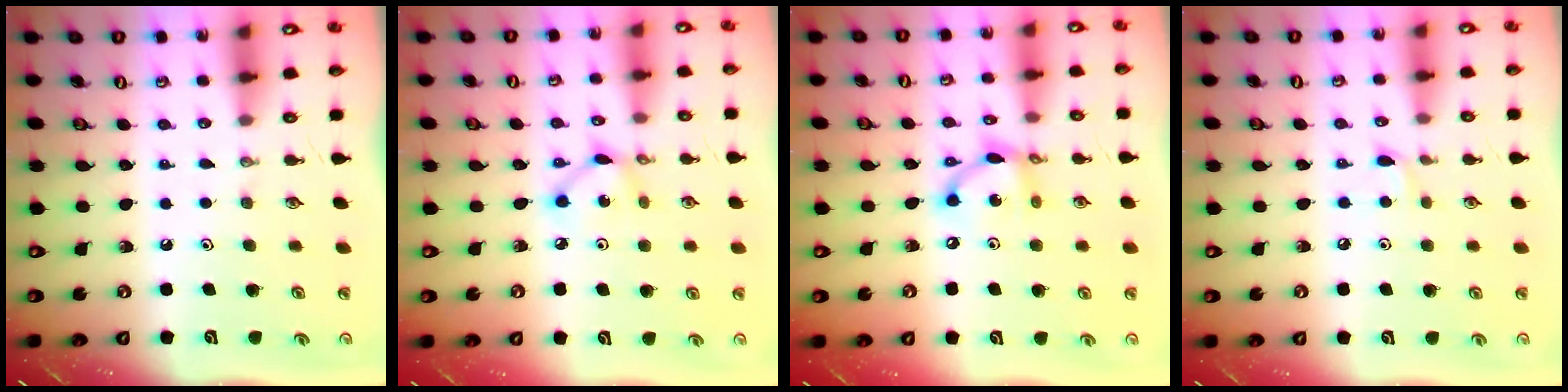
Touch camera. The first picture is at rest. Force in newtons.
{"total": 4.9, "press": 4.9, "slide": 0.1}
{"total": 11.0, "press": 10.9, "slide": 0.9}
{"total": 4.6, "press": 4.6, "slide": 0.6}